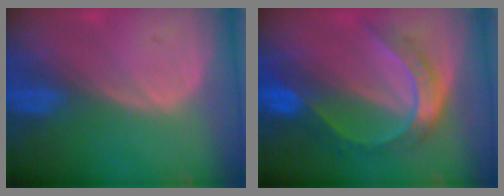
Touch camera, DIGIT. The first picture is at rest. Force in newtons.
{"total": 7.4, "press": 7.3, "slide": 0.6}